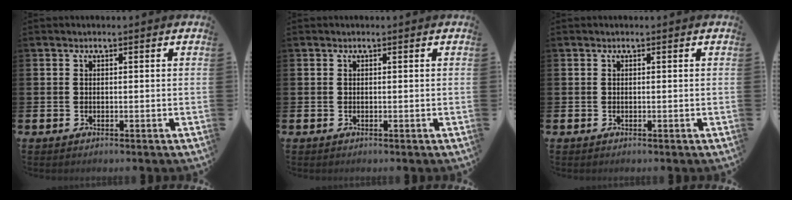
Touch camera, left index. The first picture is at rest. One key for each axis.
{"total": 0.0}
{"total": 0.0}